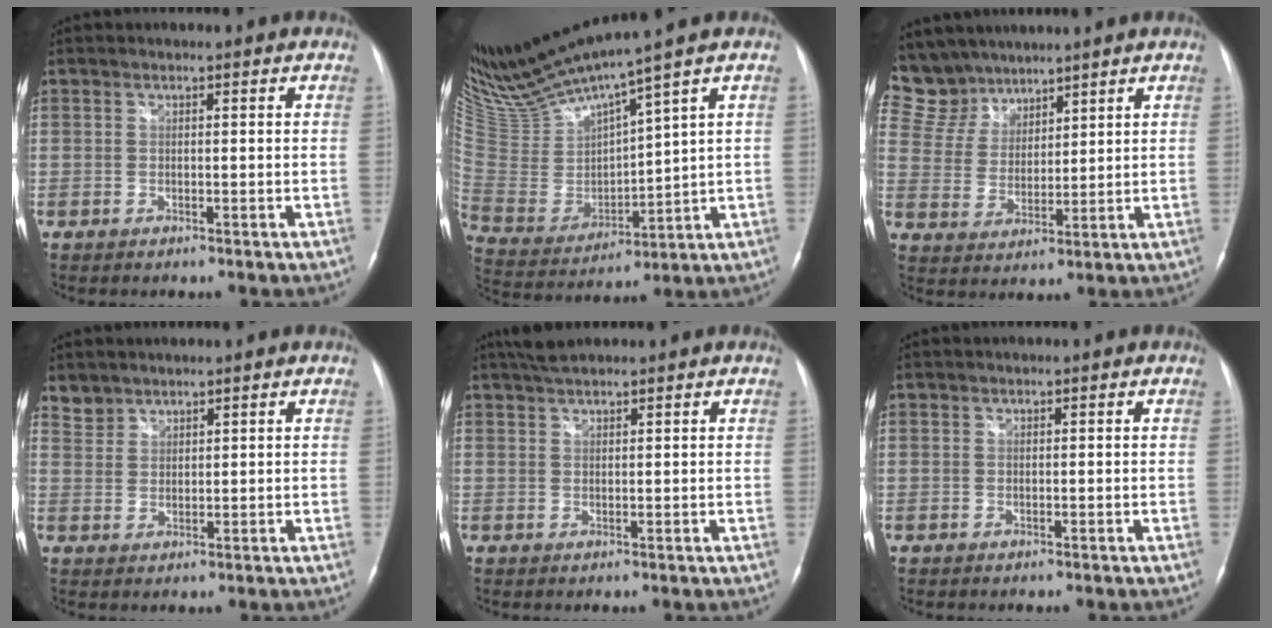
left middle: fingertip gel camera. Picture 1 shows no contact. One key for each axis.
{"total": 14.5, "fx": 12.8, "fy": -1.0, "fz": 6.9, "tx": -0.146, "ty": -0.017, "tz": 0.261}
{"total": 7.2, "fx": 6.3, "fy": 3.4, "fz": -0.3, "tx": 0.002, "ty": 0.010, "tz": 0.138}
{"total": 2.6, "fx": 2.3, "fy": 1.2, "fz": -0.4, "tx": 0.012, "ty": 0.009, "tz": 0.044}
{"total": 3.4, "fx": 3.0, "fy": 0.5, "fz": 1.5, "tx": -0.032, "ty": 0.011, "tz": 0.054}
{"total": 0.0}